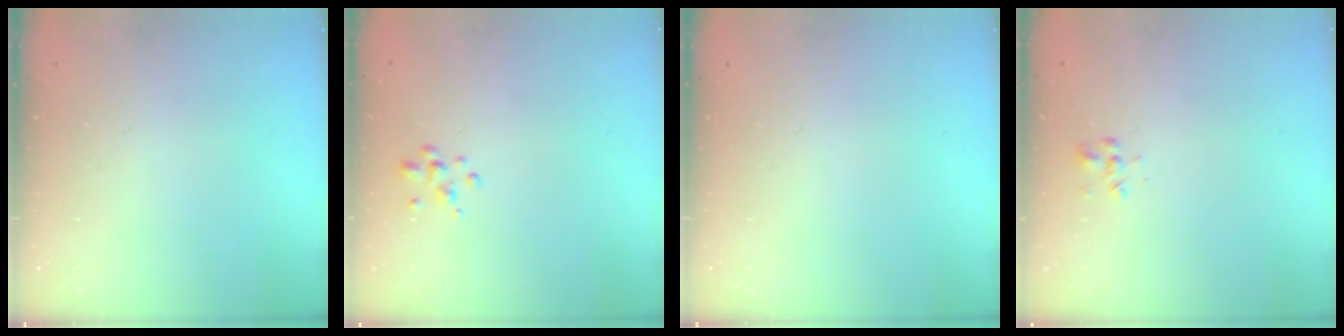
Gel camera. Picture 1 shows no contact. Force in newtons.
{"total": 2.2, "press": 2.1, "slide": 0.4}
{"total": 0.0}
{"total": 2.3, "press": 2.2, "slide": 0.7}